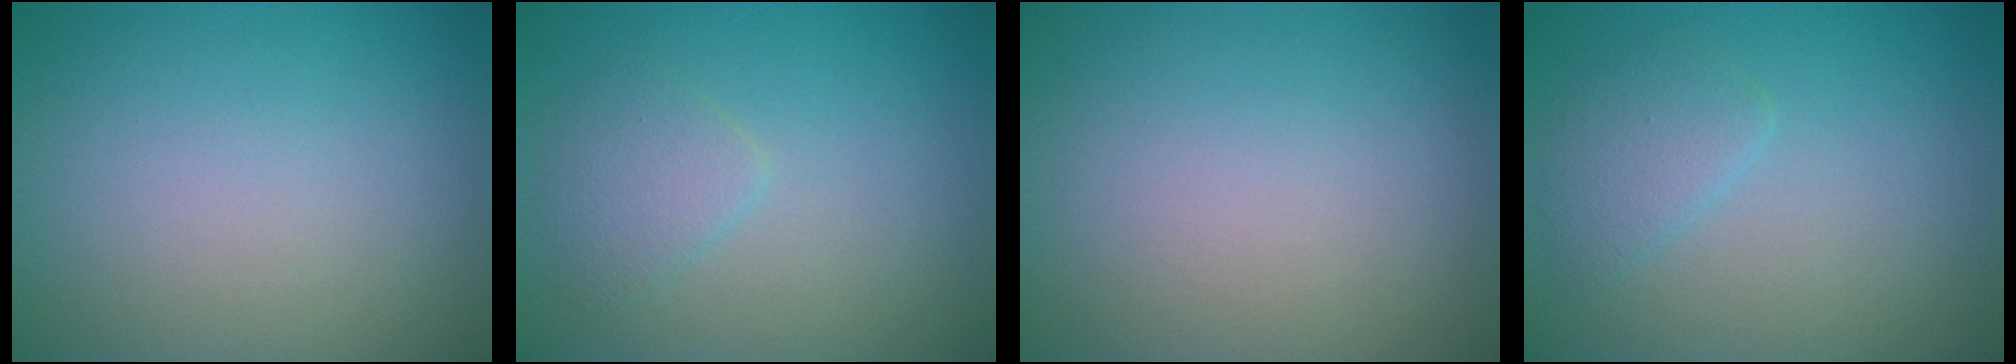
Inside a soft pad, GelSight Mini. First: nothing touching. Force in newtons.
{"total": 1.9, "press": 1.9, "slide": 0.1}
{"total": 0.0}
{"total": 1.8, "press": 1.8, "slide": 0.1}